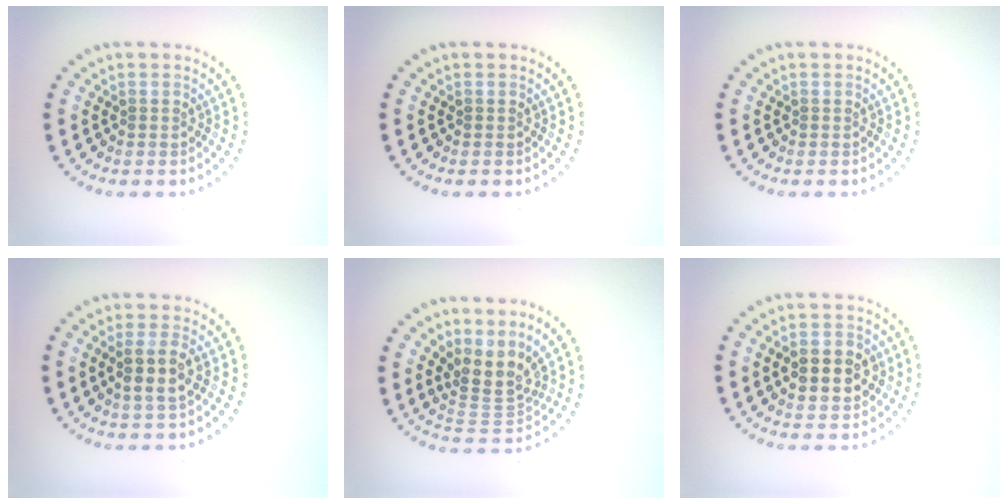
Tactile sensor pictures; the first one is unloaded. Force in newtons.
{"total": 0.0}
{"total": 0.0}
{"total": 2.8, "press": 2.7, "slide": 0.9}
{"total": 3.6, "press": 2.6, "slide": 2.5}
{"total": 3.9, "press": 3.9, "slide": 0.2}